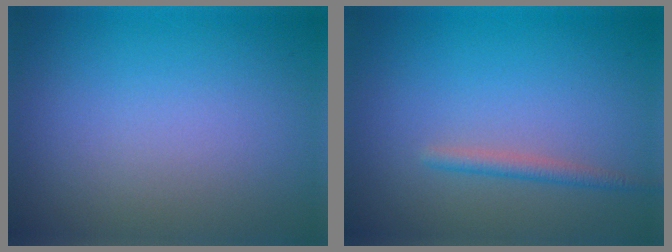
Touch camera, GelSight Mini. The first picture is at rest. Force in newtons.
{"total": 1.4, "press": 1.4, "slide": 0.2}